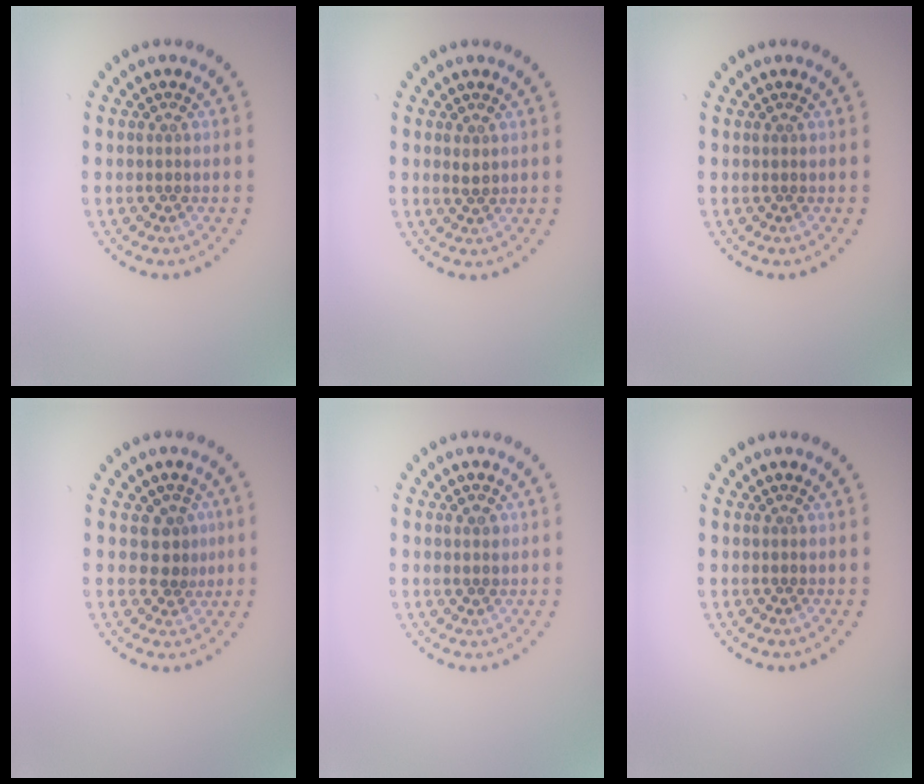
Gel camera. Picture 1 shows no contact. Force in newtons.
{"total": 0.8, "press": 0.7, "slide": 0.2}
{"total": 0.0}
{"total": 2.1, "press": 1.7, "slide": 1.2}
{"total": 1.1, "press": 1.0, "slide": 0.4}
{"total": 0.0}